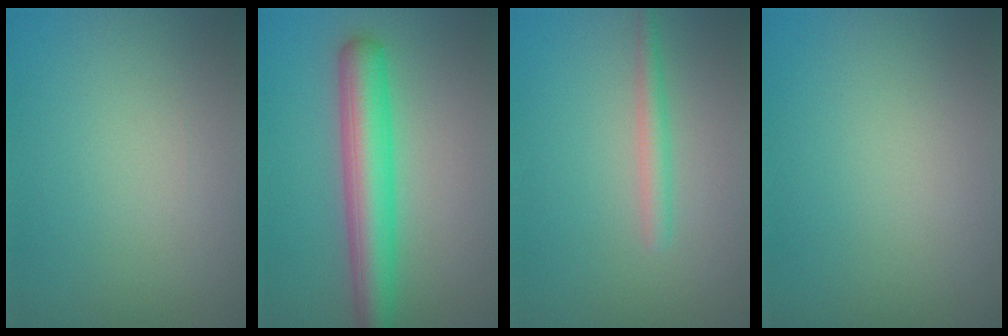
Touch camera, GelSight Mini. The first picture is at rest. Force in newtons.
{"total": 5.9, "press": 5.9, "slide": 0.1}
{"total": 1.6, "press": 1.6, "slide": 0.1}
{"total": 0.0}